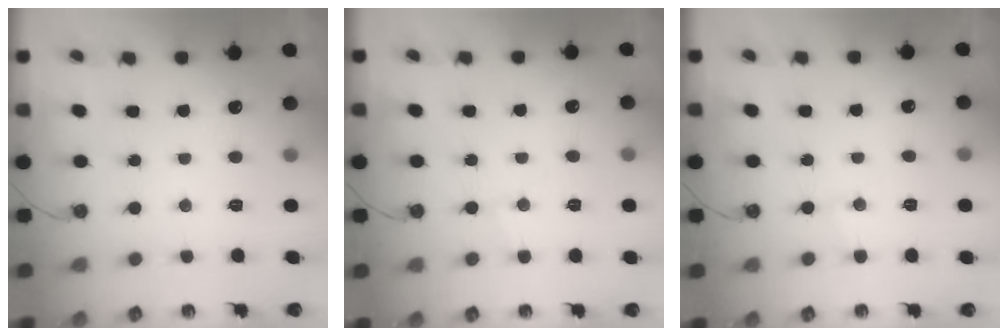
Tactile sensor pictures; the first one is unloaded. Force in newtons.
{"total": 5.4, "press": 5.4, "slide": 0.5}
{"total": 4.4, "press": 4.3, "slide": 0.6}